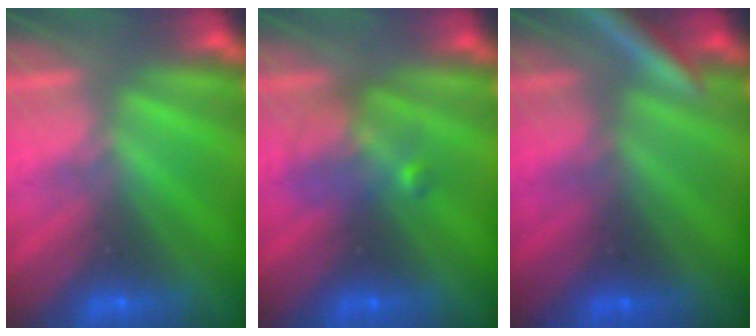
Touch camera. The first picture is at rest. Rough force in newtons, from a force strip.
{"total": 2.4}
{"total": 2.8}